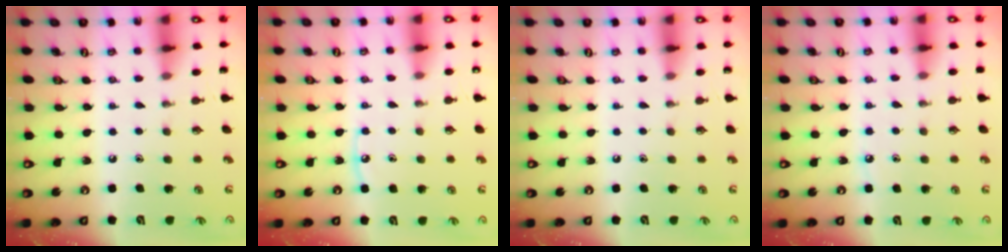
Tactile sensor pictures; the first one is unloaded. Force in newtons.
{"total": 4.2, "press": 4.1, "slide": 0.5}
{"total": 0.0}
{"total": 4.3, "press": 4.2, "slide": 0.6}